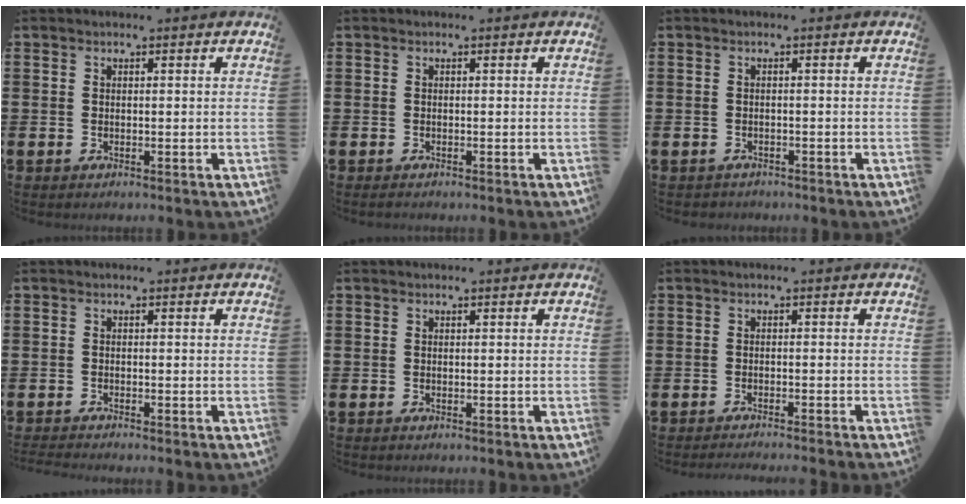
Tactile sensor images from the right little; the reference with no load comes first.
{"total": 0.0}
{"total": 0.6, "force": [-0.5, 0.3, 0.0], "torque": [-0.002, 0.002, -0.011]}
{"total": 0.7, "force": [-0.7, 0.0, 0.3], "torque": [-0.004, -0.003, -0.014]}
{"total": 0.0}
{"total": 1.0, "force": [-0.9, -0.3, 0.1], "torque": [-0.001, 0.000, -0.019]}